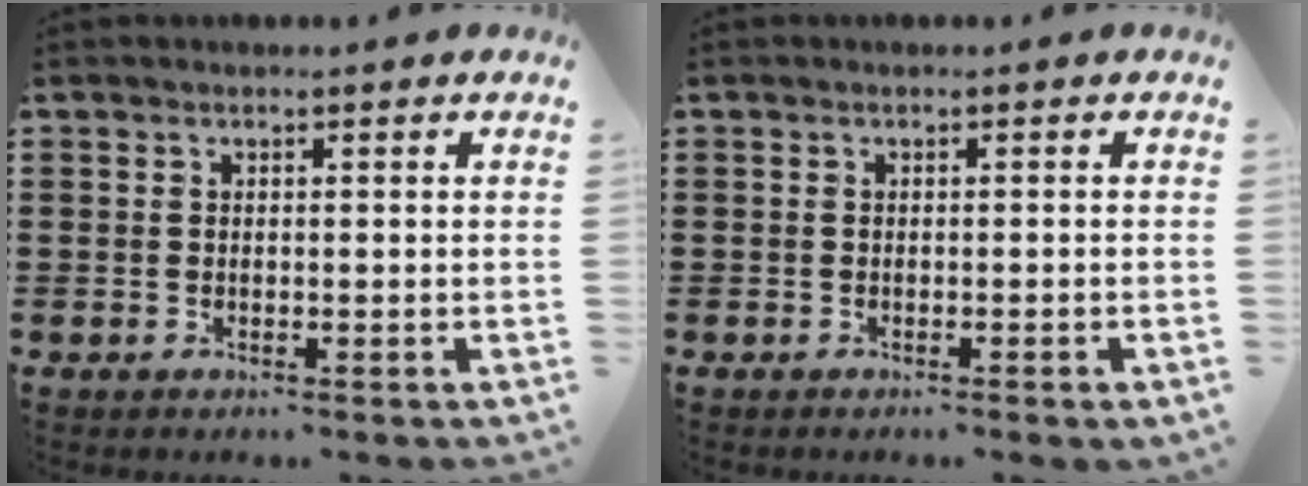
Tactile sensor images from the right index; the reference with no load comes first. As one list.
[{"total": 0.5, "force": [-0.4, -0.1, 0.3], "torque": [-0.006, -0.002, -0.008]}]